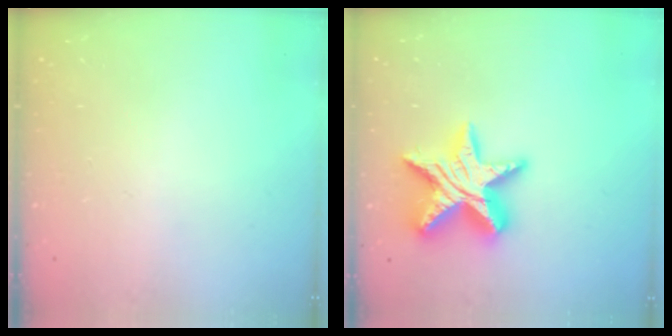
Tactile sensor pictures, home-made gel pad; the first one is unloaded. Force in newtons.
{"total": 17.4, "press": 17.3, "slide": 1.4}